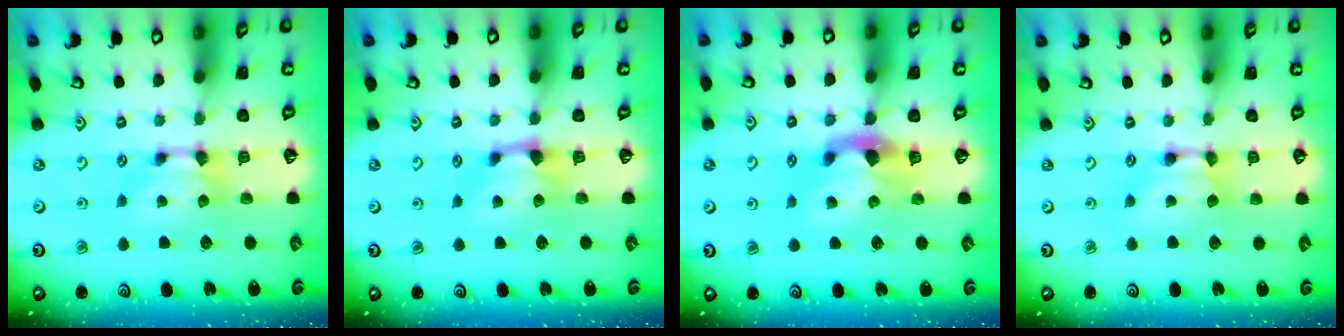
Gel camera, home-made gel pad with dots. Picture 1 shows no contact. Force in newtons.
{"total": 1.0, "press": 0.5, "slide": 0.8}
{"total": 2.8, "press": 2.5, "slide": 1.3}
{"total": 1.6, "press": 1.6, "slide": 0.1}